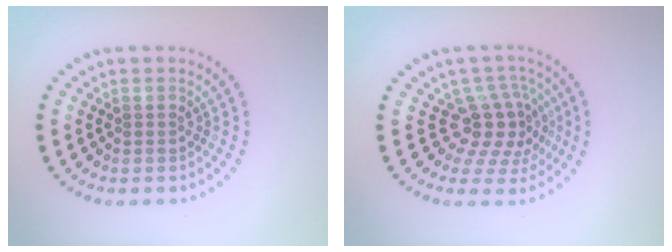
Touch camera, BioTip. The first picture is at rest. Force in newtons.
{"total": 4.0, "press": 3.1, "slide": 2.6}